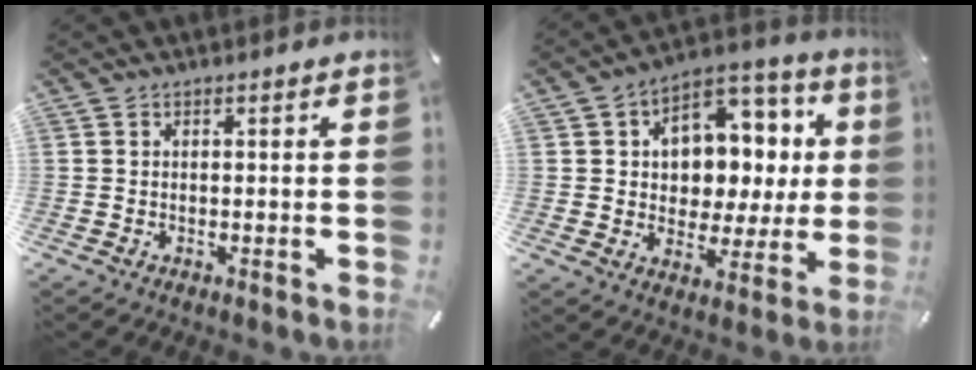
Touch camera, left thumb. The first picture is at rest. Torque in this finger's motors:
{"motor_torque": [0.51, 0.86, 0.93, 0.55, 0.16]}